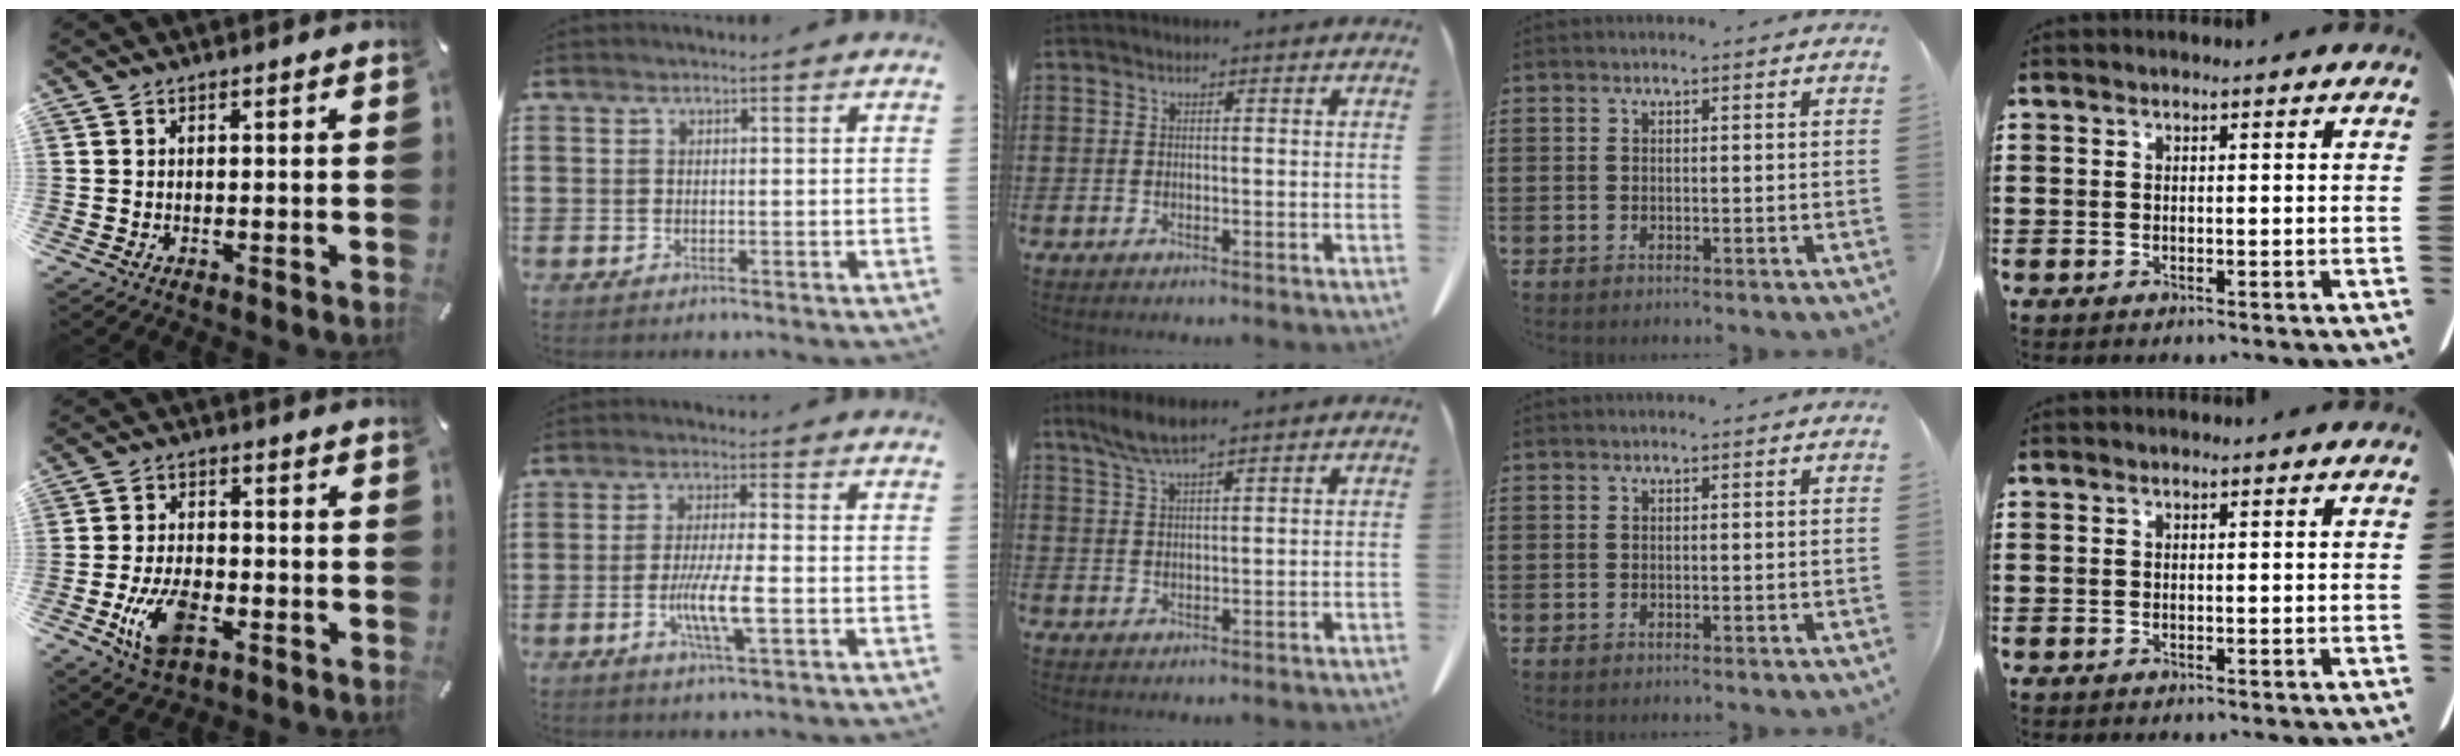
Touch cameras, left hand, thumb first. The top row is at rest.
{"thumb": {"total": 10.3, "force": [-3.9, 5.8, 7.5], "torque": [-0.151, 0.006, -0.071]}, "index": {"total": 6.8, "force": [-1.7, 0.9, 6.5], "torque": [-0.122, -0.010, -0.033]}, "middle": {"total": 4.4, "force": [3.2, 0.5, 3.0], "torque": [-0.065, -0.002, 0.060]}}